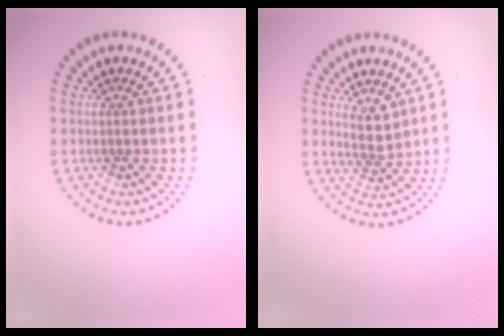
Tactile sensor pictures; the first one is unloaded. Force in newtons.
{"total": 2.3, "press": 2.1, "slide": 1.0}